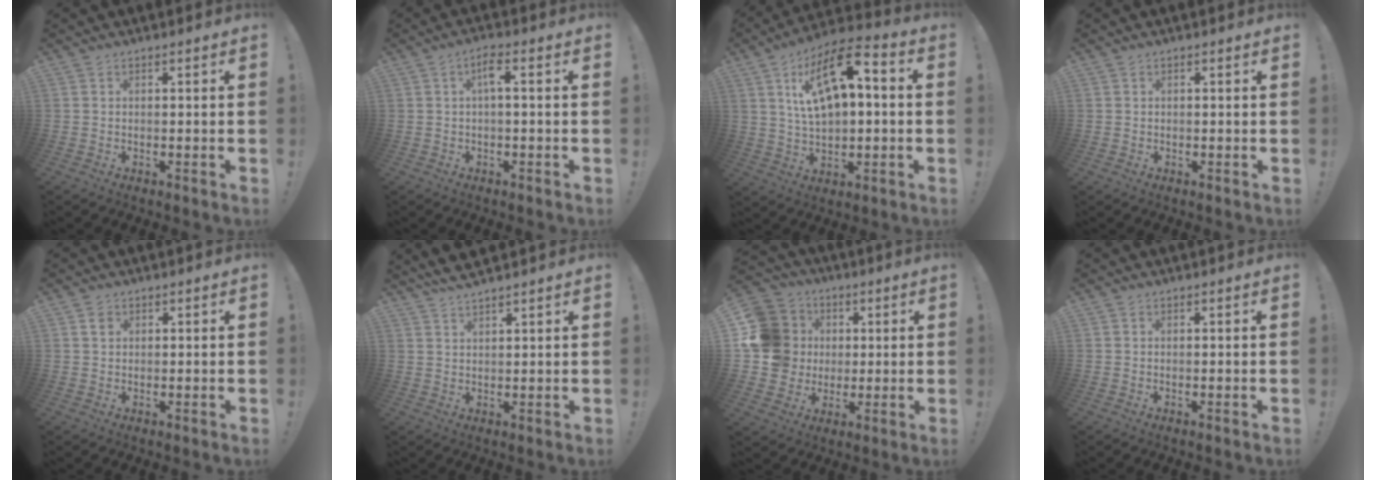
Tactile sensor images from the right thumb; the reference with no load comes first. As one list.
[{"total": 4.2, "force": [0.5, 0.8, 4.1], "torque": [-0.081, 0.009, 0.003]}, {"total": 15.4, "force": [5.0, 7.6, 12.5], "torque": [-0.205, -0.015, 0.085]}, {"total": 1.4, "force": [0.4, 1.3, -0.2], "torque": [0.004, -0.003, 0.007]}, {"total": 1.6, "force": [0.9, 1.3, 0.5], "torque": [0.004, -0.003, 0.013]}, {"total": 3.9, "force": [3.5, 0.3, 1.7], "torque": [-0.032, -0.021, 0.065]}, {"total": 16.5, "force": [1.9, 14.9, 6.8], "torque": [-0.124, 0.005, 0.056]}, {"total": 0.0}]